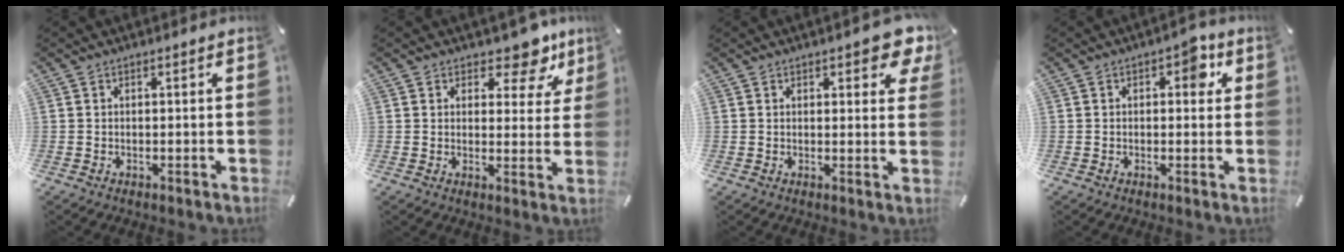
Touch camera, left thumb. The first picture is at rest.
{"total": 8.5, "force": [5.8, 4.2, 4.5], "torque": [-0.043, -0.043, 0.096]}
{"total": 5.9, "force": [3.6, 2.6, 3.9], "torque": [-0.044, -0.017, 0.058]}
{"total": 5.0, "force": [1.2, 2.8, 3.9], "torque": [-0.034, -0.005, 0.007]}